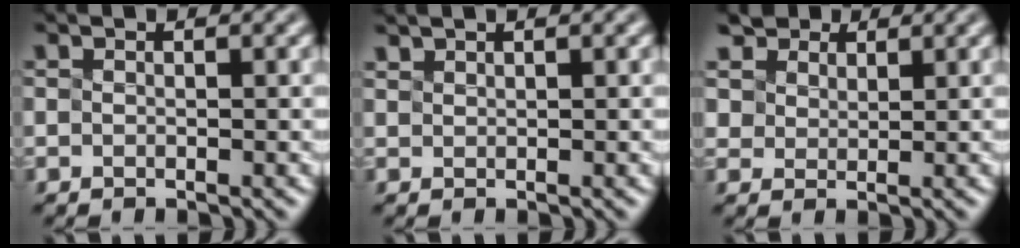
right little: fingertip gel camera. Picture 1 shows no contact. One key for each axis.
{"total": 1.4, "fx": 1.4, "fy": 0.3, "fz": 0.3, "tx": -0.008, "ty": 0.013, "tz": 0.026}
{"total": 3.3, "fx": 2.7, "fy": 1.8, "fz": 0.2, "tx": -0.041, "ty": 0.003, "tz": 0.075}